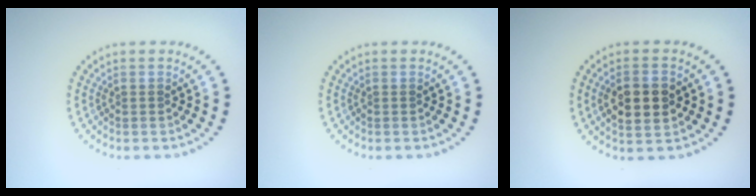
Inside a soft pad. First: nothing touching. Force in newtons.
{"total": 0.0}
{"total": 3.8, "press": 3.8, "slide": 0.4}